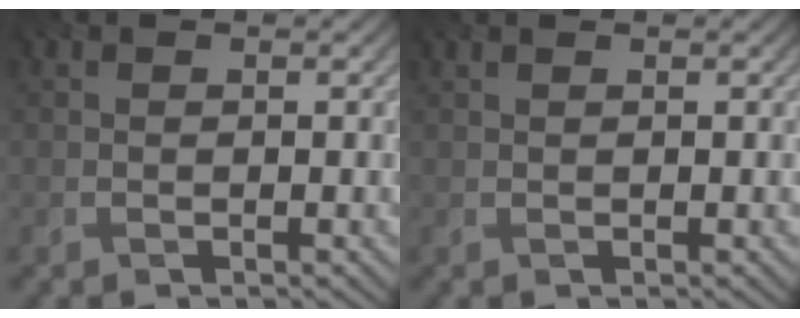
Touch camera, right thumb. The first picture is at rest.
{"total": 0.6, "force": [0.5, -0.2, 0.2], "torque": [-0.005, 0.000, 0.007]}